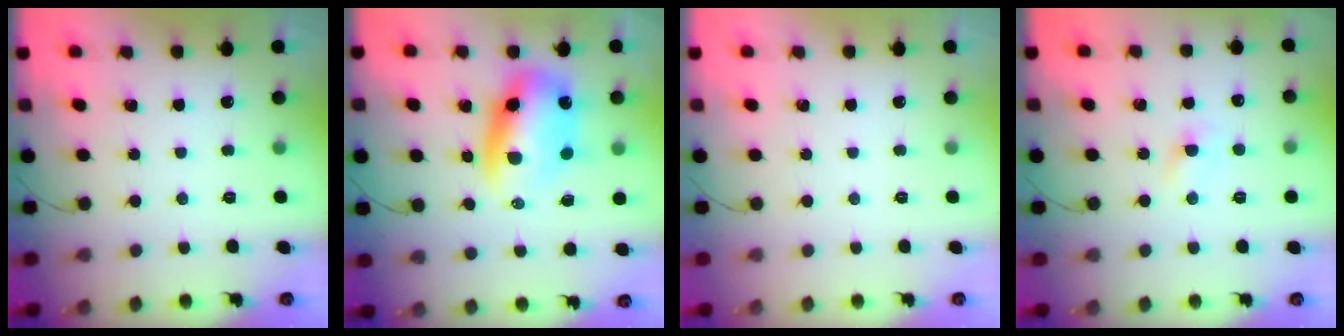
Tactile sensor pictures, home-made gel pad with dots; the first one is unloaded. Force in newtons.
{"total": 10.6, "press": 10.3, "slide": 2.6}
{"total": 0.0}
{"total": 1.6, "press": 1.4, "slide": 0.8}